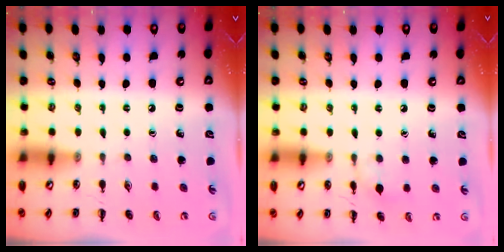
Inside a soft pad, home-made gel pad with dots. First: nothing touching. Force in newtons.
{"total": 5.0, "press": 4.6, "slide": 1.9}